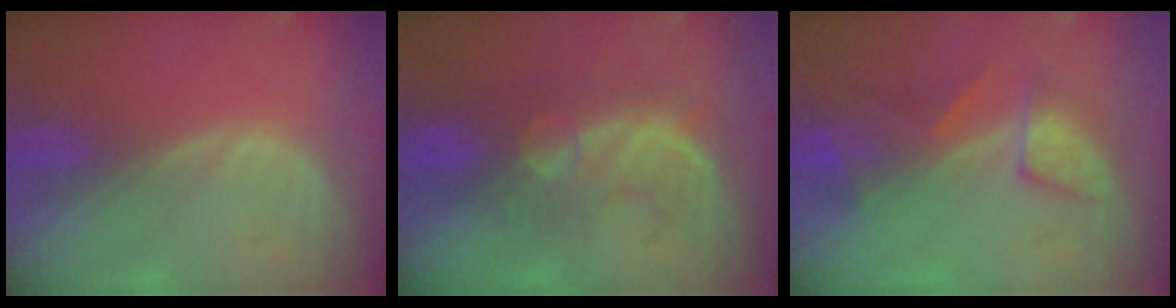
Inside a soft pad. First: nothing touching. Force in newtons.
{"total": 8.0, "press": 7.8, "slide": 1.4}
{"total": 5.2, "press": 5.0, "slide": 1.2}